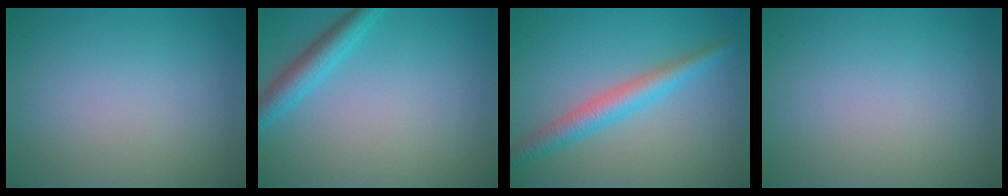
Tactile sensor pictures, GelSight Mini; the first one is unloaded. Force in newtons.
{"total": 3.0, "press": 3.0, "slide": 0.1}
{"total": 3.6, "press": 3.6, "slide": 0.1}
{"total": 0.0}